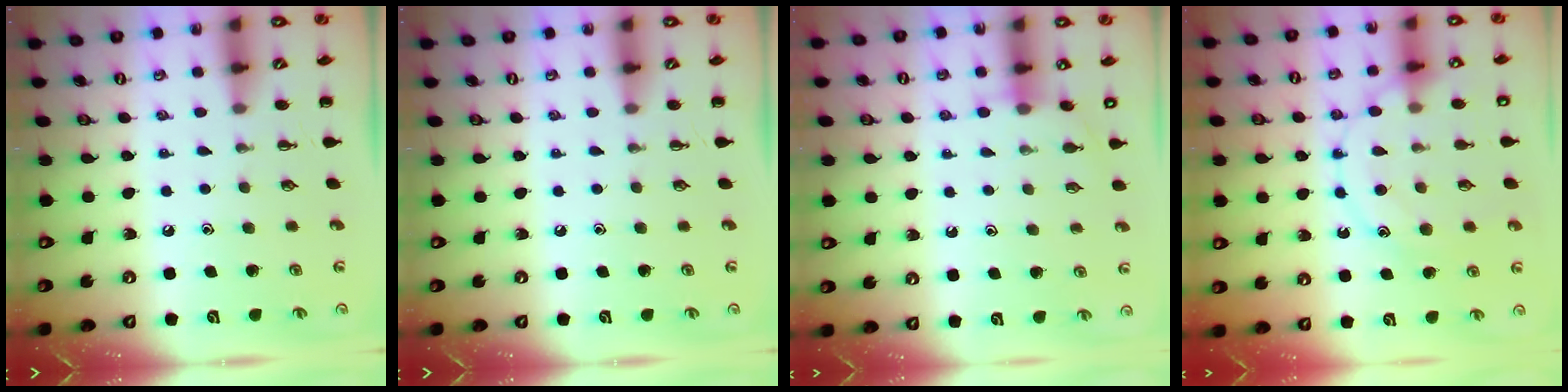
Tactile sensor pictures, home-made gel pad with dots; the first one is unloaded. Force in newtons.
{"total": 0.0}
{"total": 6.9, "press": 6.7, "slide": 1.4}
{"total": 14.2, "press": 14.2, "slide": 0.9}